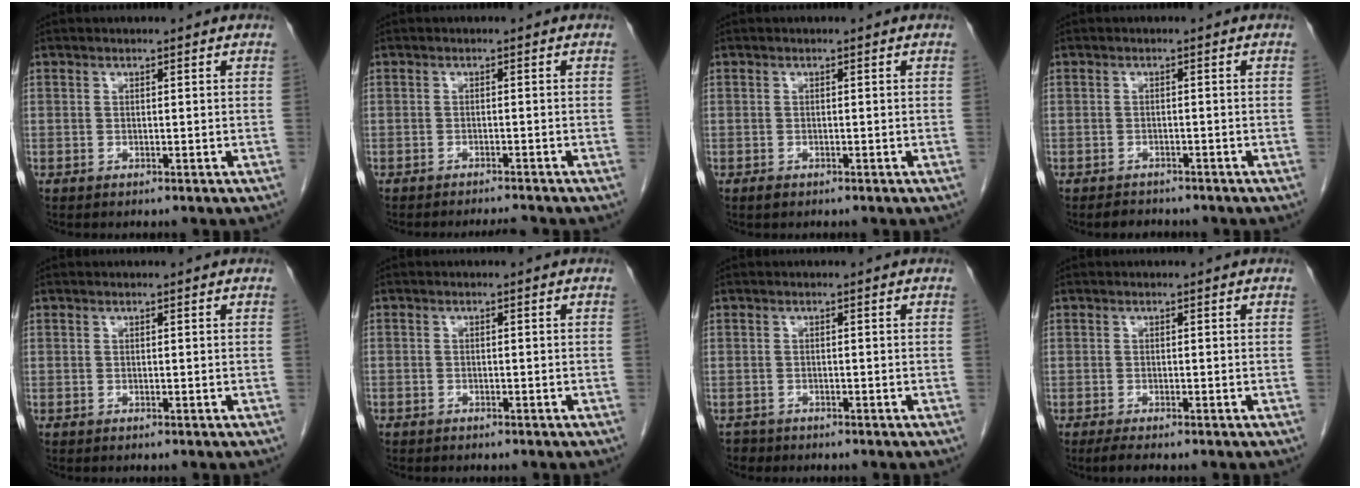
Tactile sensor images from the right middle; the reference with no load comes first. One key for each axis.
{"total": 3.1, "fx": -3.0, "fy": -0.4, "fz": 0.6, "tx": -0.011, "ty": -0.011, "tz": -0.041}
{"total": 0.7, "fx": -0.5, "fy": 0.4, "fz": 0.3, "tx": -0.008, "ty": 0.000, "tz": -0.006}
{"total": 2.6, "fx": -2.3, "fy": 1.2, "fz": 0.5, "tx": -0.015, "ty": -0.001, "tz": -0.032}
{"total": 0.0}
{"total": 0.9, "fx": -0.7, "fy": 0.6, "fz": 0.1, "tx": -0.008, "ty": 0.003, "tz": -0.013}
{"total": 1.4, "fx": -1.1, "fy": 0.8, "fz": -0.2, "tx": -0.004, "ty": 0.001, "tz": -0.020}
{"total": 2.1, "fx": -1.6, "fy": 0.2, "fz": 1.3, "tx": -0.027, "ty": -0.007, "tz": -0.027}